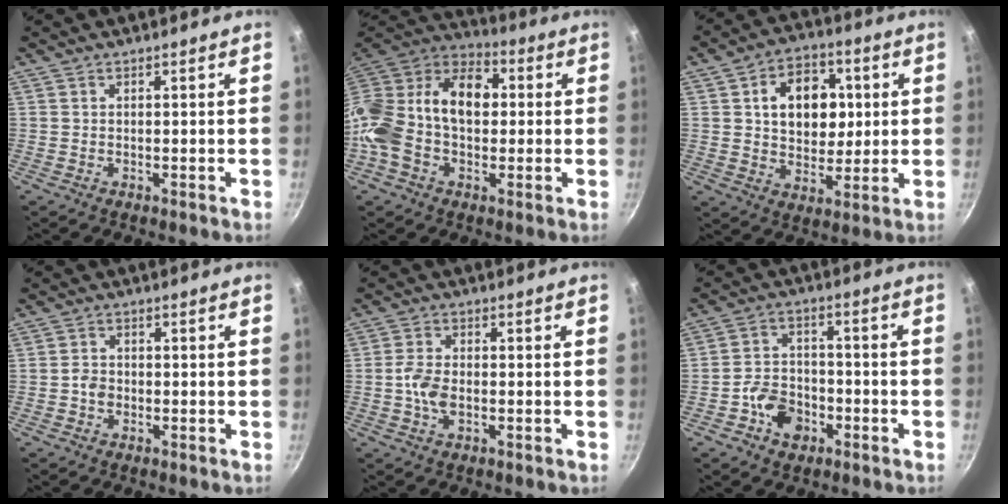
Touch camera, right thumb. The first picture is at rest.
{"total": 21.3, "force": [0.2, 14.6, 15.5], "torque": [-0.267, 0.049, -0.021]}
{"total": 14.1, "force": [2.8, 10.3, 9.1], "torque": [-0.089, 0.000, 0.043]}
{"total": 2.5, "force": [-0.8, 2.0, 1.2], "torque": [-0.012, 0.014, -0.015]}
{"total": 5.0, "force": [-0.9, 3.0, 3.9], "torque": [-0.079, 0.012, -0.023]}
{"total": 8.3, "force": [-3.7, 6.1, 4.2], "torque": [-0.053, 0.032, -0.069]}